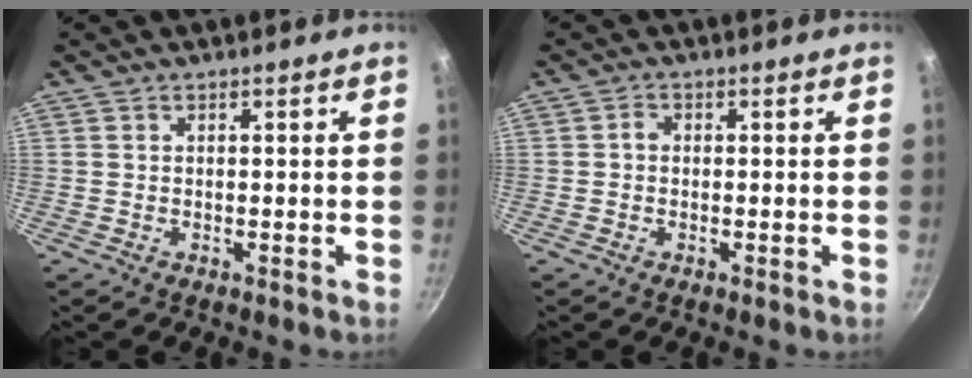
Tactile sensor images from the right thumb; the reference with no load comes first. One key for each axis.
{"total": 1.4, "fx": -0.1, "fy": 1.2, "fz": 0.8, "tx": -0.012, "ty": 0.007, "tz": -0.005}